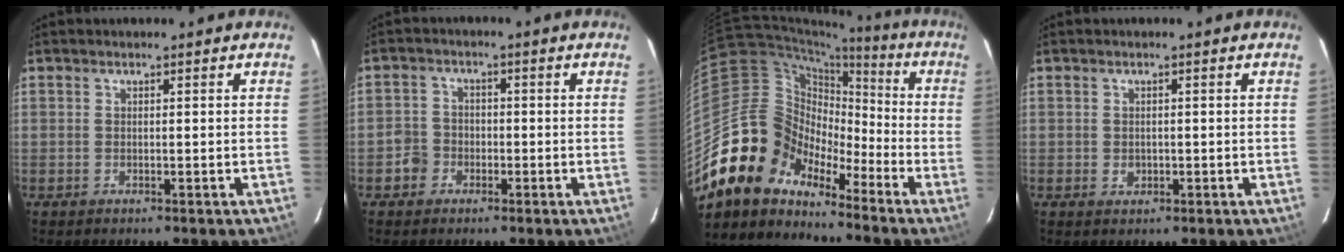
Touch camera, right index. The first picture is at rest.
{"total": 4.1, "force": [-1.9, 3.6, 0.6], "torque": [-0.012, 0.014, -0.035]}
{"total": 15.2, "force": [-11.7, 9.2, 3.2], "torque": [-0.069, 0.041, -0.228]}
{"total": 1.5, "force": [-0.2, 1.4, 0.6], "torque": [-0.008, 0.001, -0.002]}